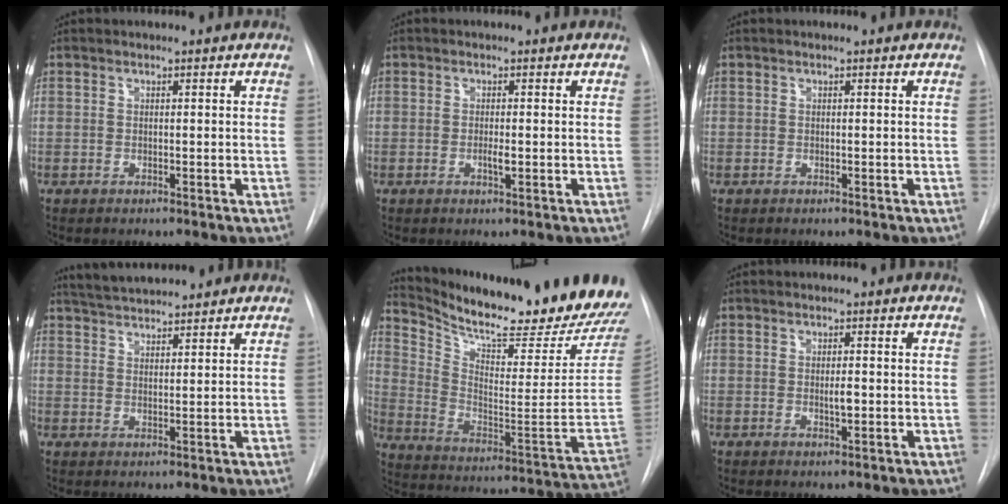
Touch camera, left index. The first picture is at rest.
{"total": 1.3, "force": [-0.3, 0.3, 1.2], "torque": [-0.022, -0.002, -0.005]}
{"total": 0.0}
{"total": 6.9, "force": [6.5, 0.6, 2.1], "torque": [-0.044, 0.029, 0.112]}
{"total": 24.7, "force": [22.2, 1.0, 10.6], "torque": [-0.186, -0.097, 0.319]}
{"total": 1.6, "force": [-0.2, 0.4, 1.5], "torque": [-0.026, -0.002, -0.002]}